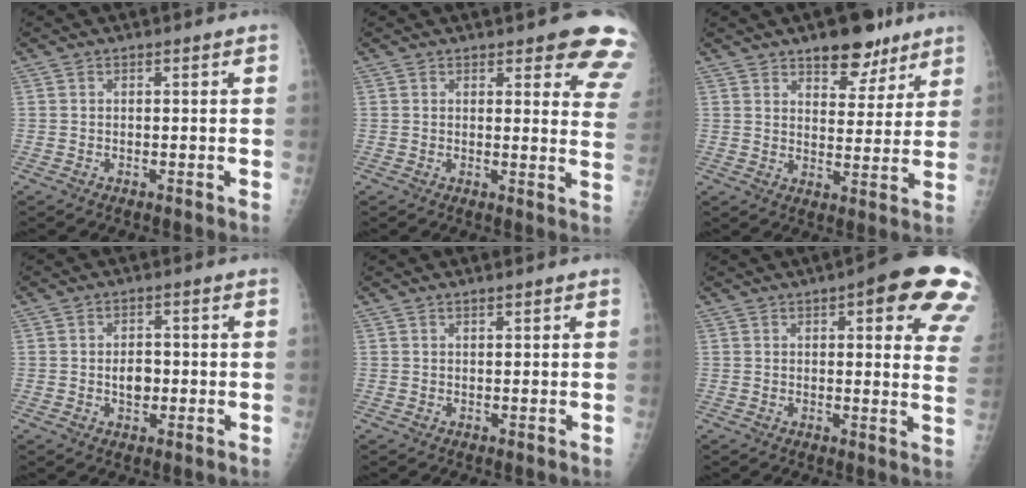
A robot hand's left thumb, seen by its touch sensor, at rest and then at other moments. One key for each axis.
{"total": 11.3, "fx": 8.2, "fy": 3.5, "fz": 7.0, "tx": -0.035, "ty": -0.040, "tz": 0.073}
{"total": 10.1, "fx": 7.1, "fy": 4.8, "fz": 5.2, "tx": -0.034, "ty": -0.040, "tz": 0.104}
{"total": 3.5, "fx": -0.3, "fy": 2.4, "fz": 2.5, "tx": -0.025, "ty": 0.003, "tz": -0.004}
{"total": 0.8, "fx": 0.7, "fy": 0.1, "fz": 0.4, "tx": -0.004, "ty": -0.004, "tz": 0.014}
{"total": 18.0, "fx": 9.0, "fy": 5.1, "fz": 14.8, "tx": -0.151, "ty": -0.023, "tz": 0.093}